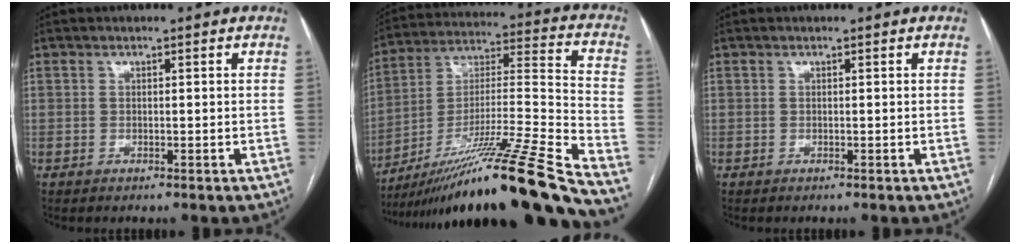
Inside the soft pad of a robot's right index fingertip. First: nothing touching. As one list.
[{"total": 27.6, "force": [-20.8, -1.6, 18.0], "torque": [-0.248, -0.019, -0.358]}, {"total": 0.0}]